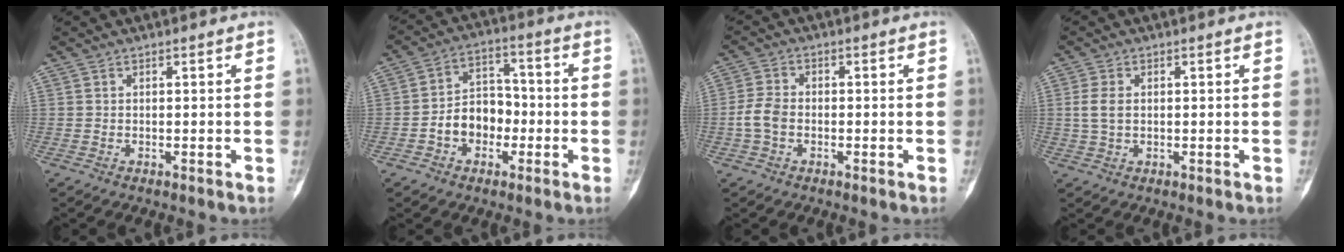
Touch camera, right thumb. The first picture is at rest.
{"total": 9.2, "force": [-2.4, 7.0, 5.5], "torque": [-0.059, 0.043, -0.050]}
{"total": 4.5, "force": [-1.1, 3.2, 3.0], "torque": [-0.068, 0.013, -0.026]}
{"total": 3.6, "force": [0.4, 2.3, 2.7], "torque": [-0.064, 0.002, 0.008]}